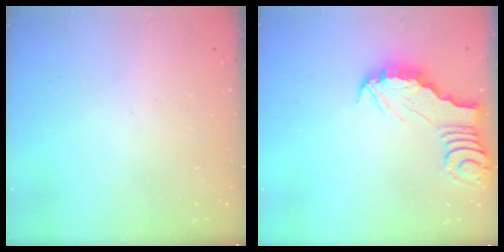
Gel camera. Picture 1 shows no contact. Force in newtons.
{"total": 2.7, "press": 2.7, "slide": 0.1}